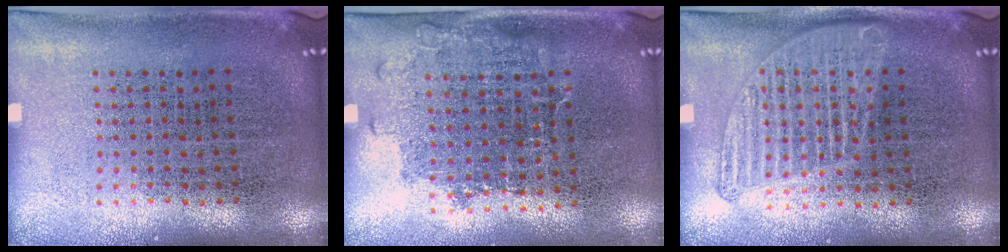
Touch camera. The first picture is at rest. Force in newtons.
{"total": 1.3, "press": 1.1, "slide": 0.7}
{"total": 1.3, "press": 1.3, "slide": 0.3}